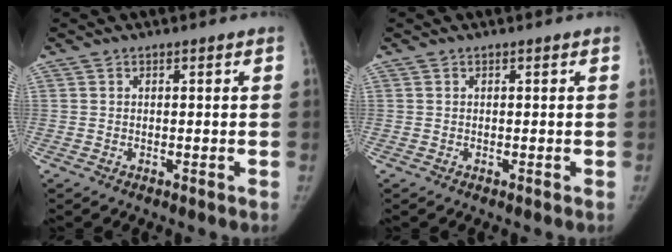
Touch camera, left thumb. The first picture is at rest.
{"total": 0.0}